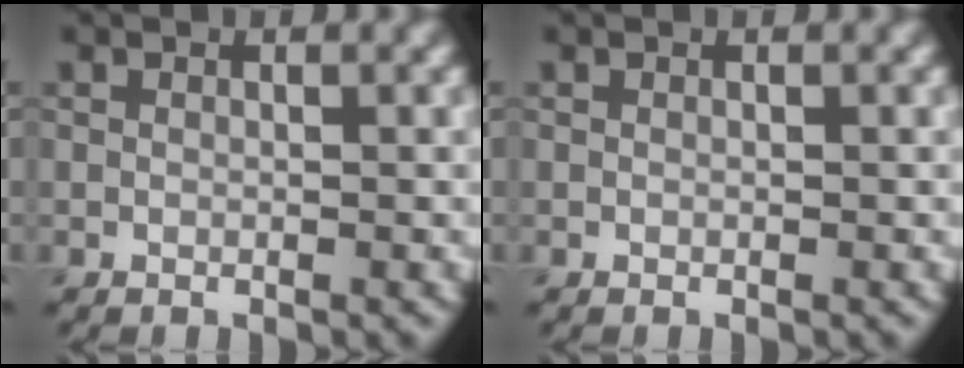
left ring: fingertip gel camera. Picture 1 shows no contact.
{"total": 0.0}